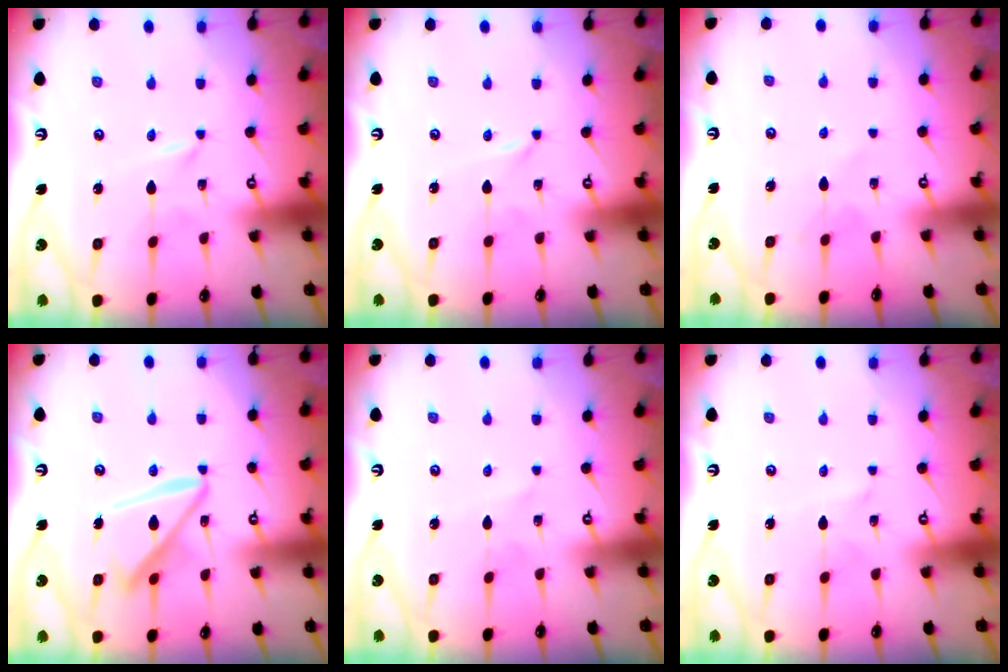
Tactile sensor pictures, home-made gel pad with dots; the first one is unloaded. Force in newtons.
{"total": 0.0}
{"total": 5.6, "press": 5.5, "slide": 0.6}
{"total": 13.3, "press": 13.2, "slide": 1.3}
{"total": 2.6, "press": 2.6, "slide": 0.4}
{"total": 2.8, "press": 2.8, "slide": 0.3}